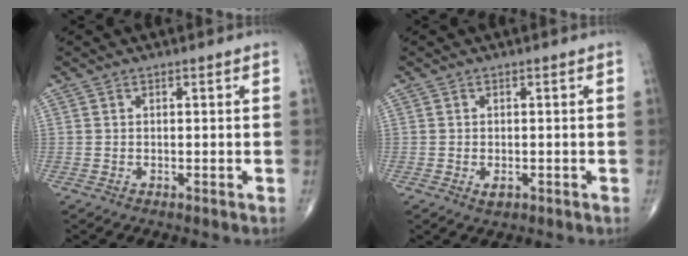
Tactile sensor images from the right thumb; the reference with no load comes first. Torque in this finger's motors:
{"motor_torque": [-0.31, 0.09, 0.18, 0.23, -0.01]}